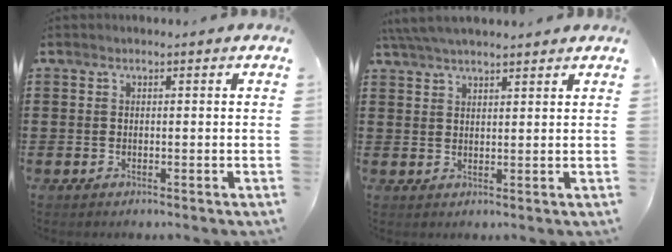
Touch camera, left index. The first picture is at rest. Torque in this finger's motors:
{"motor_torque": [0.51, -1.63, 0.78, 0.21]}